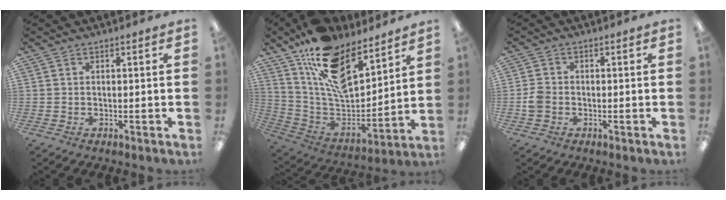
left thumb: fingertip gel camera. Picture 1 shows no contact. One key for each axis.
{"total": 18.0, "fx": 11.9, "fy": 8.9, "fz": 10.2, "tx": -0.182, "ty": -0.077, "tz": 0.217}
{"total": 3.3, "fx": -0.9, "fy": 2.7, "fz": 1.7, "tx": -0.027, "ty": 0.008, "tz": -0.015}